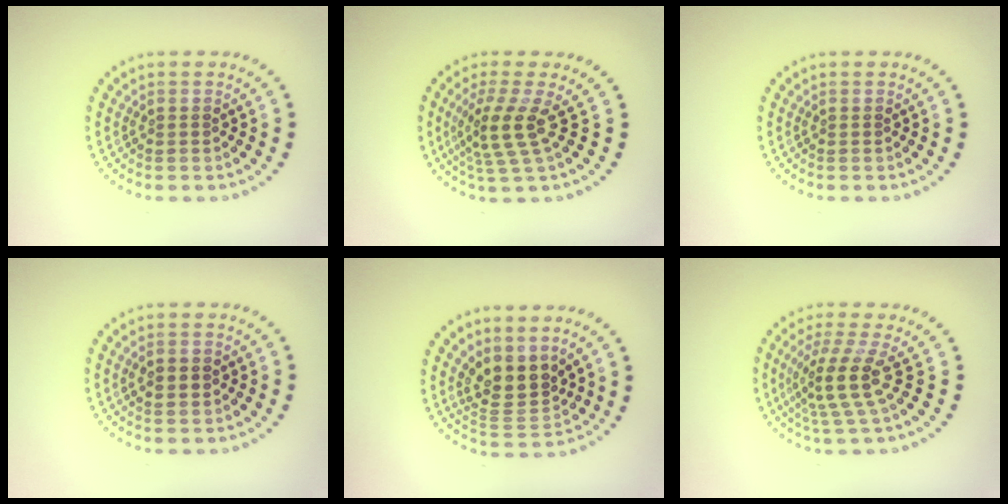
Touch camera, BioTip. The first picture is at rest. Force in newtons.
{"total": 3.4, "press": 2.6, "slide": 2.2}
{"total": 0.0}
{"total": 2.2, "press": 2.2, "slide": 0.2}
{"total": 3.9, "press": 3.4, "slide": 1.9}
{"total": 3.9, "press": 2.7, "slide": 2.8}